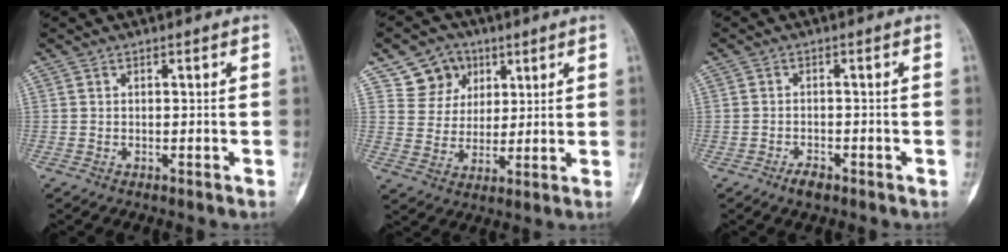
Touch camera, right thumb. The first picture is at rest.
{"total": 9.0, "force": [4.7, 7.3, 2.3], "torque": [-0.002, -0.019, 0.087]}
{"total": 2.2, "force": [-1.6, 1.1, 1.0], "torque": [-0.017, 0.008, -0.026]}